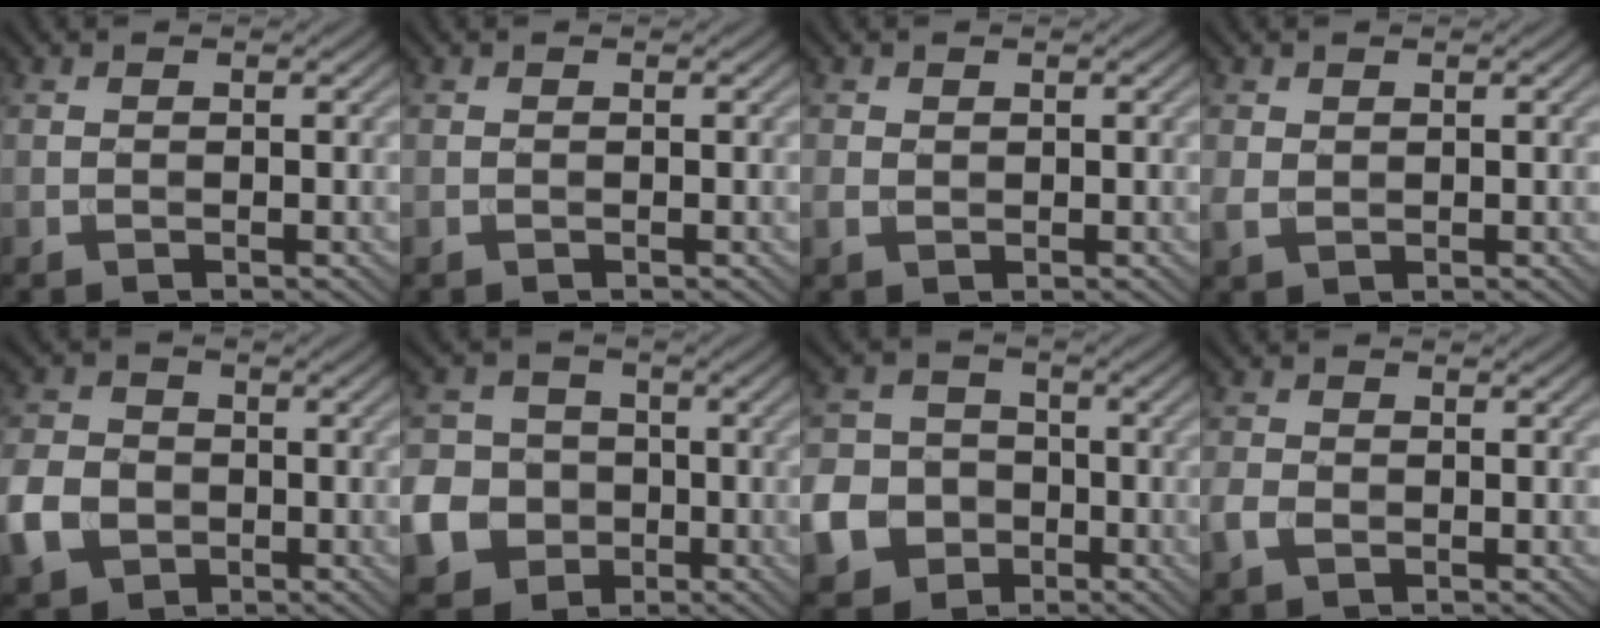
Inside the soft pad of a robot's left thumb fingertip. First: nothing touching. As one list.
[{"total": 0.0}, {"total": 1.3, "force": [0.3, 1.0, 0.6], "torque": [-0.016, 0.000, 0.008]}, {"total": 1.8, "force": [0.6, 1.4, 1.0], "torque": [-0.026, -0.001, 0.015]}, {"total": 7.0, "force": [-2.4, 5.6, 3.3], "torque": [-0.092, -0.012, -0.060]}, {"total": 9.4, "force": [-2.7, 8.4, 3.3], "torque": [-0.099, -0.032, -0.079]}, {"total": 8.8, "force": [-3.4, 7.4, 3.4], "torque": [-0.097, -0.029, -0.086]}, {"total": 2.4, "force": [-0.8, 1.7, 1.5], "torque": [-0.038, -0.005, -0.021]}]